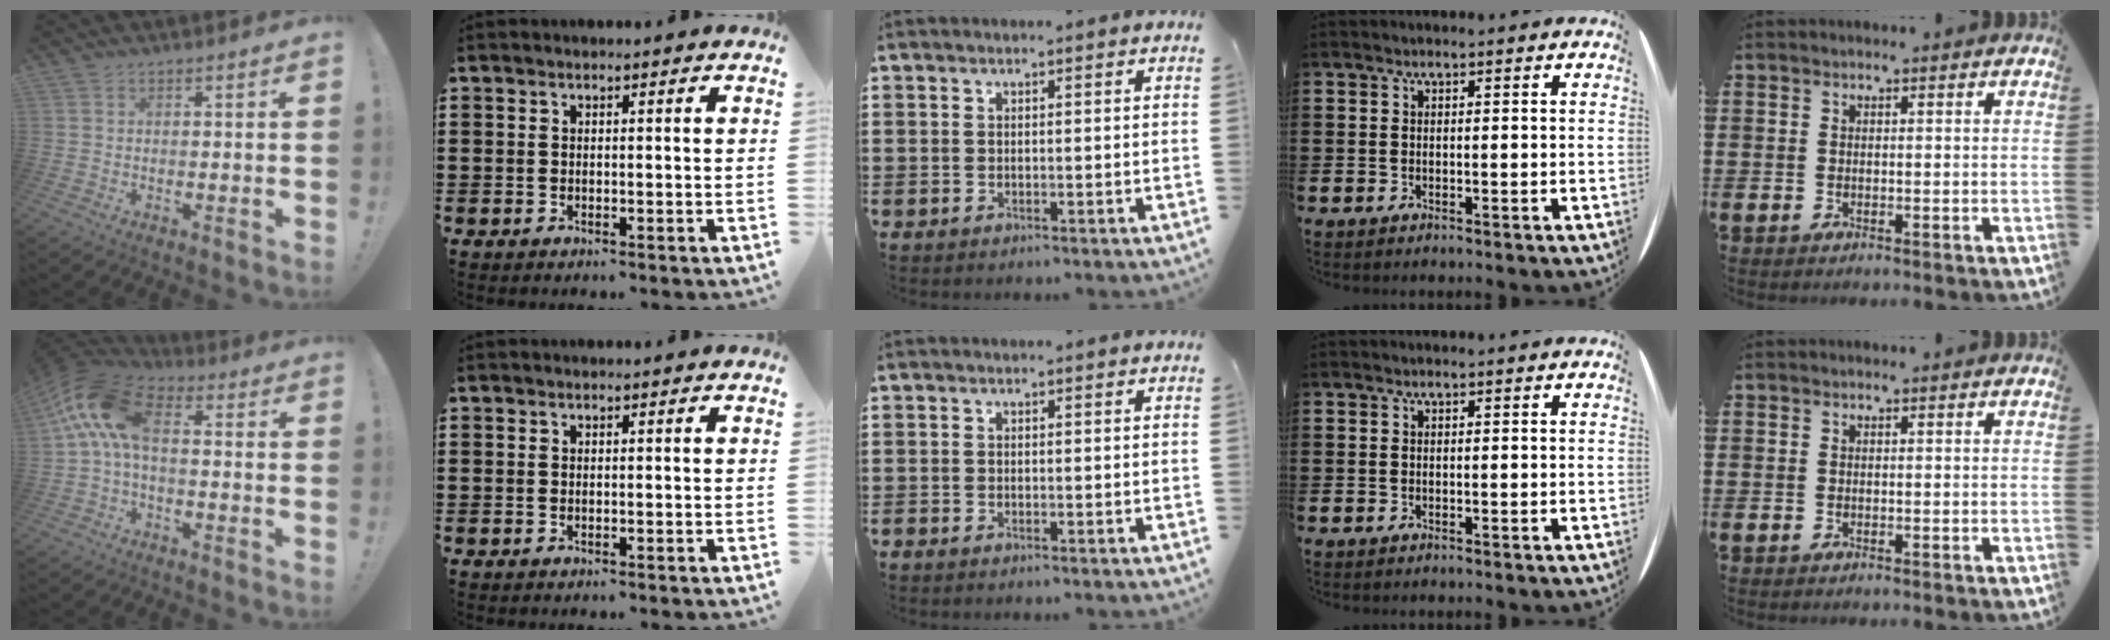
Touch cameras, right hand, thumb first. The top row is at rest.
{"thumb": {"total": 12.7, "force": [1.8, 6.5, 10.7], "torque": [-0.216, 0.011, 0.037]}}